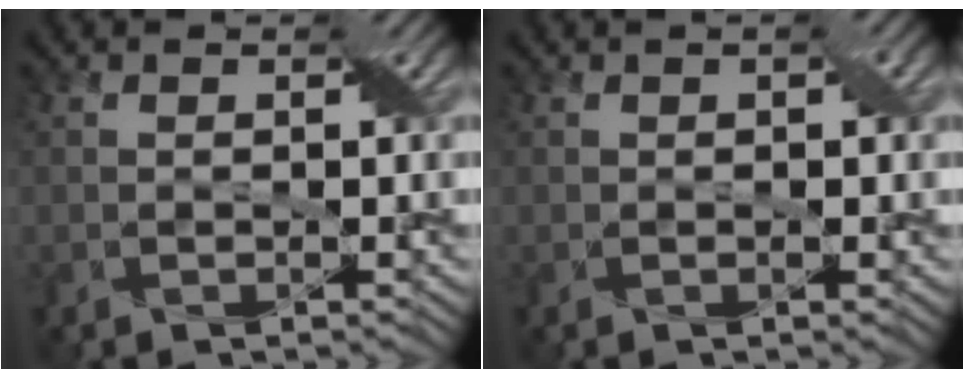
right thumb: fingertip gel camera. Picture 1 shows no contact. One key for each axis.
{"total": 1.6, "fx": 0.3, "fy": 0.6, "fz": 1.5, "tx": -0.020, "ty": 0.003, "tz": 0.008}